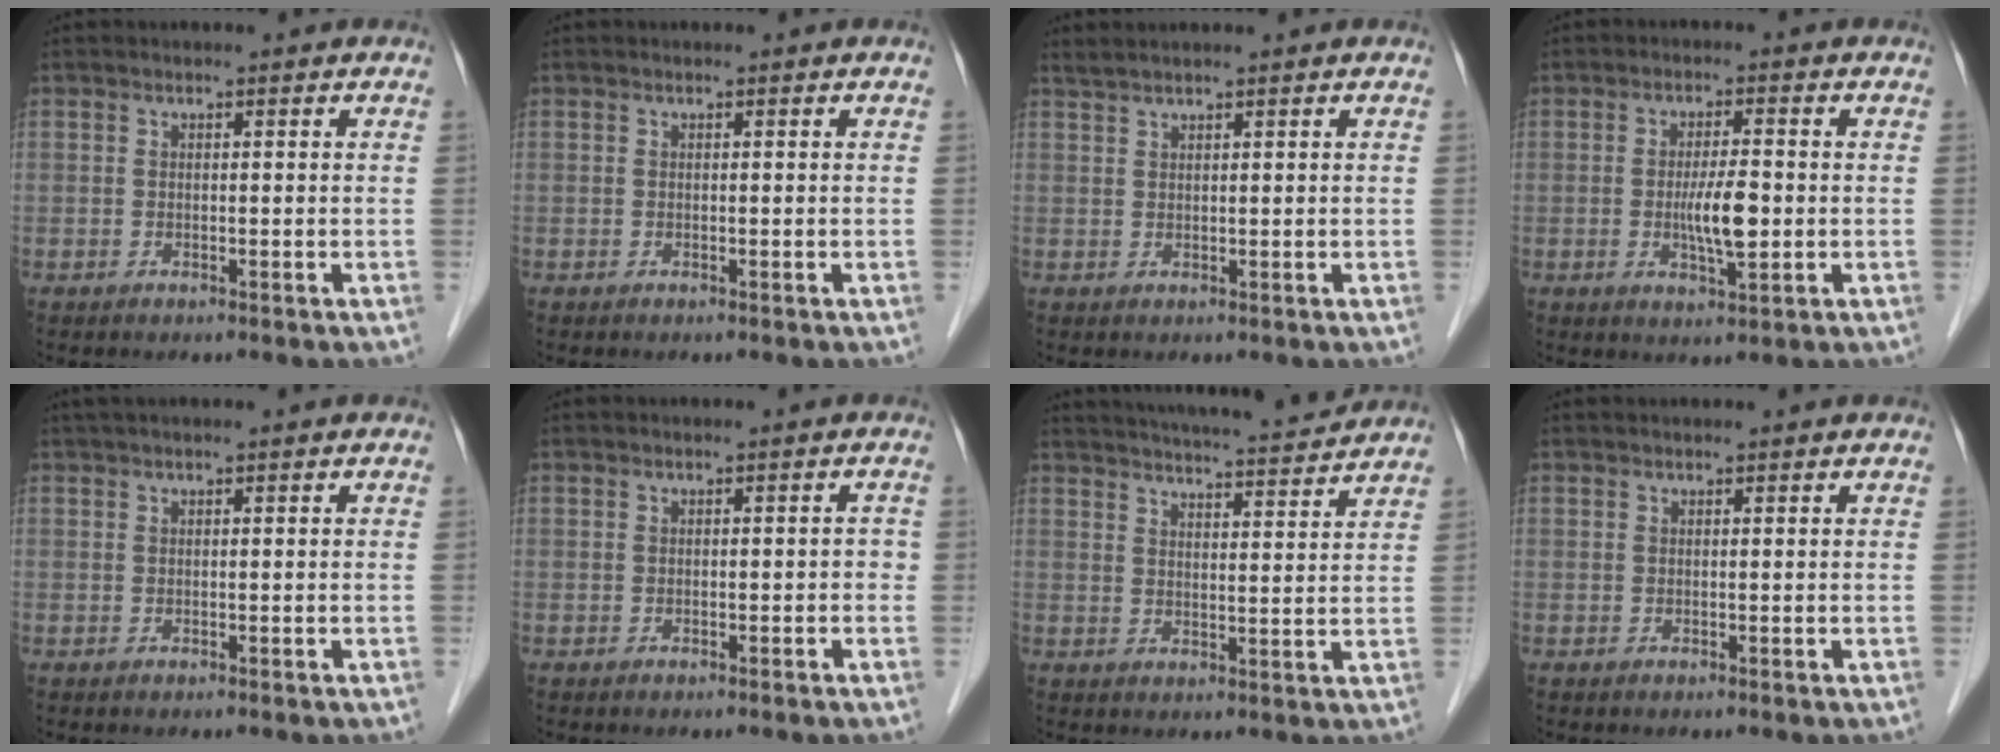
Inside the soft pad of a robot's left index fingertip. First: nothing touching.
{"total": 0.0}
{"total": 2.3, "force": [2.1, -0.3, 1.0], "torque": [-0.018, 0.020, 0.043]}
{"total": 5.2, "force": [-0.6, 0.9, 5.0], "torque": [-0.097, -0.006, -0.008]}
{"total": 2.1, "force": [1.6, 0.0, 1.3], "torque": [-0.019, 0.029, 0.030]}
{"total": 0.7, "force": [-0.2, 0.5, 0.5], "torque": [0.000, 0.004, -0.005]}
{"total": 14.2, "force": [13.4, 0.4, 4.9], "torque": [-0.082, 0.003, 0.180]}
{"total": 1.7, "force": [1.6, 0.2, 0.5], "torque": [-0.009, 0.021, 0.022]}